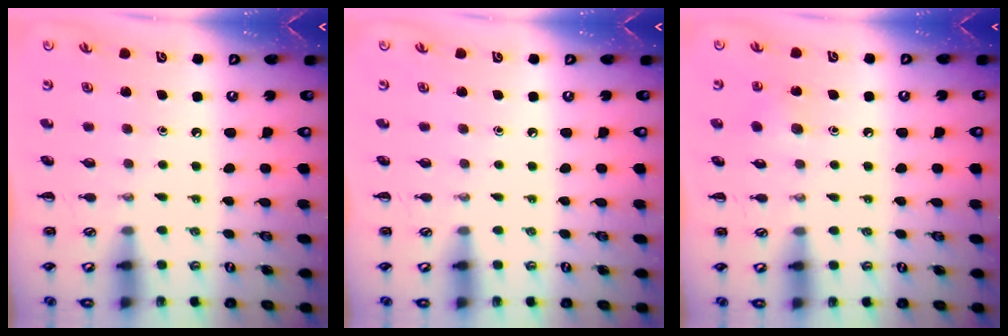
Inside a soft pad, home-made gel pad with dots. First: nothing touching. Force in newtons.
{"total": 0.0}
{"total": 4.9, "press": 4.8, "slide": 1.1}